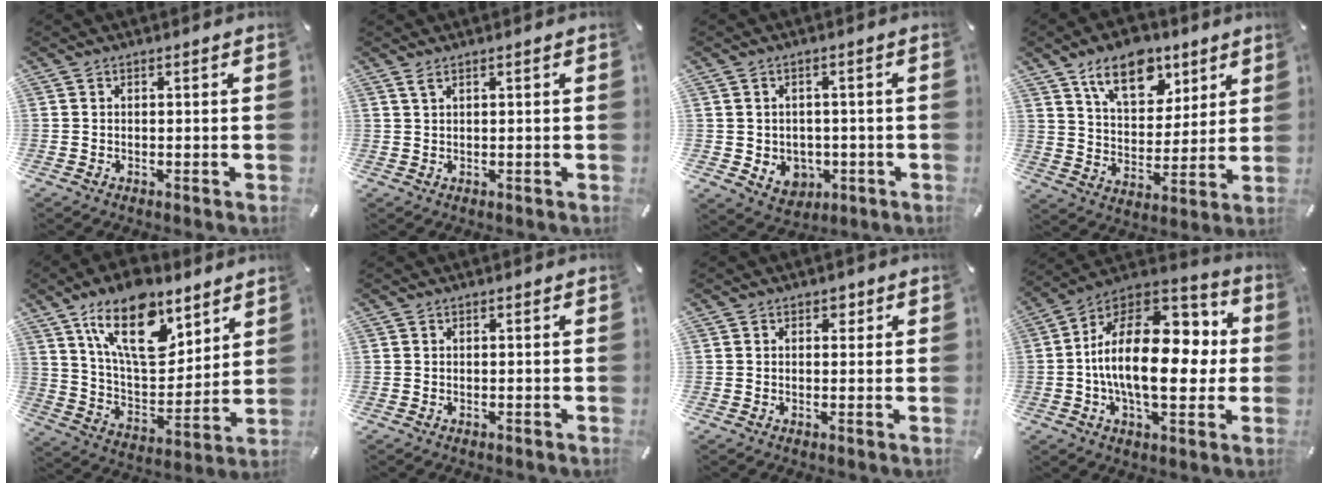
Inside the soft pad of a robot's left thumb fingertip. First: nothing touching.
{"total": 1.5, "force": [0.8, 0.3, 1.2], "torque": [-0.024, 0.003, 0.014]}
{"total": 5.3, "force": [-0.5, 5.0, 1.7], "torque": [-0.019, 0.000, -0.009]}
{"total": 14.2, "force": [8.7, 8.6, 7.1], "torque": [-0.108, -0.038, 0.154]}
{"total": 19.4, "force": [11.9, 10.0, 11.6], "torque": [-0.209, -0.053, 0.208]}
{"total": 0.0}
{"total": 1.6, "force": [0.7, 1.4, 0.6], "torque": [0.002, 0.000, 0.007]}
{"total": 24.2, "force": [0.8, 13.8, 19.9], "torque": [-0.338, -0.007, 0.012]}